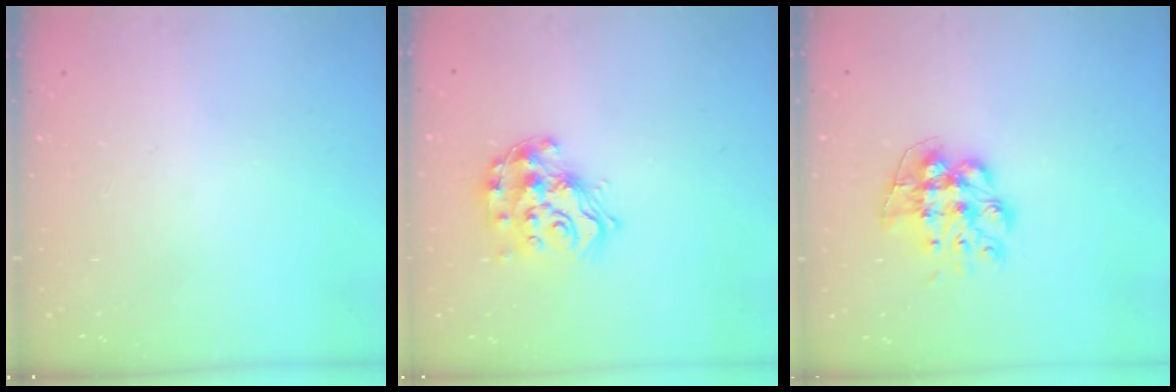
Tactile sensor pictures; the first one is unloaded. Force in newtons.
{"total": 14.2, "press": 14.1, "slide": 1.1}
{"total": 11.1, "press": 11.0, "slide": 1.0}